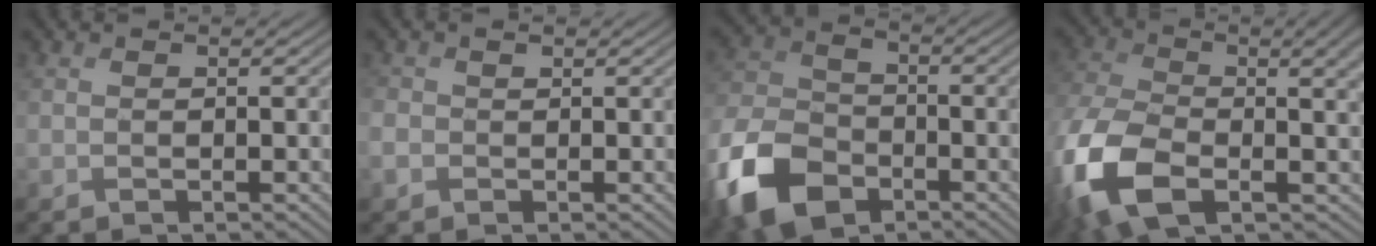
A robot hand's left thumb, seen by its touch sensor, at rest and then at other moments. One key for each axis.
{"total": 1.6, "fx": -0.2, "fy": 1.5, "fz": 0.6, "tx": -0.025, "ty": -0.001, "tz": -0.009}
{"total": 13.4, "fx": -7.0, "fy": 8.5, "fz": 7.7, "tx": -0.206, "ty": -0.031, "tz": -0.145}
{"total": 16.8, "fx": -3.6, "fy": 9.4, "fz": 13.5, "tx": -0.321, "ty": -0.062, "tz": -0.014}